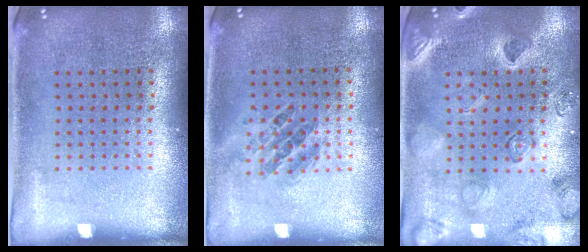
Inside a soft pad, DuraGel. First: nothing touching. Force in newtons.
{"total": 1.0, "press": 0.9, "slide": 0.4}
{"total": 2.4, "press": 2.4, "slide": 0.5}